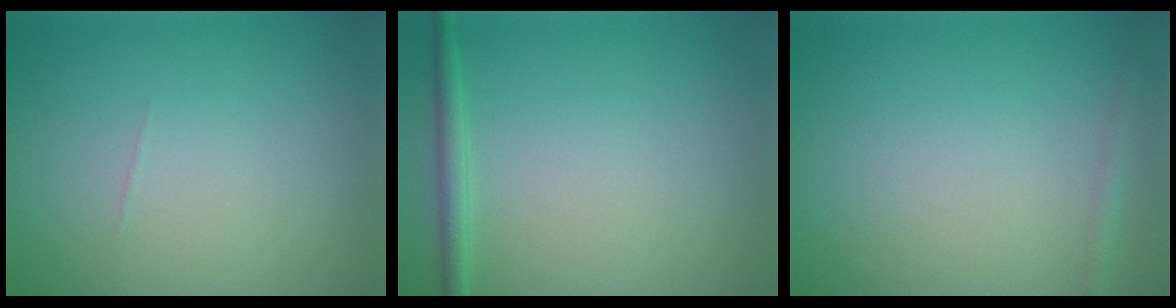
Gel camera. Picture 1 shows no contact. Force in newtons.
{"total": 1.6, "press": 1.6, "slide": 0.1}
{"total": 0.9, "press": 0.9, "slide": 0.1}